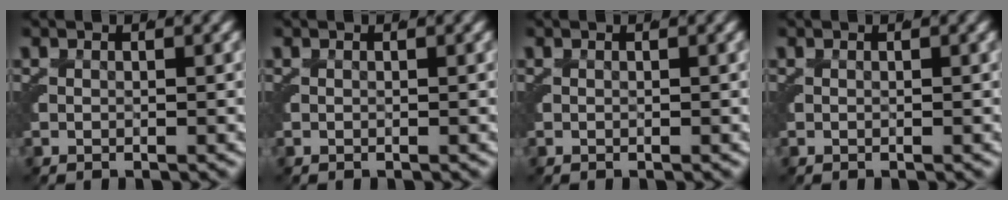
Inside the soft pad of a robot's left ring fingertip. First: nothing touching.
{"total": 0.0}
{"total": 0.0}
{"total": 0.0}